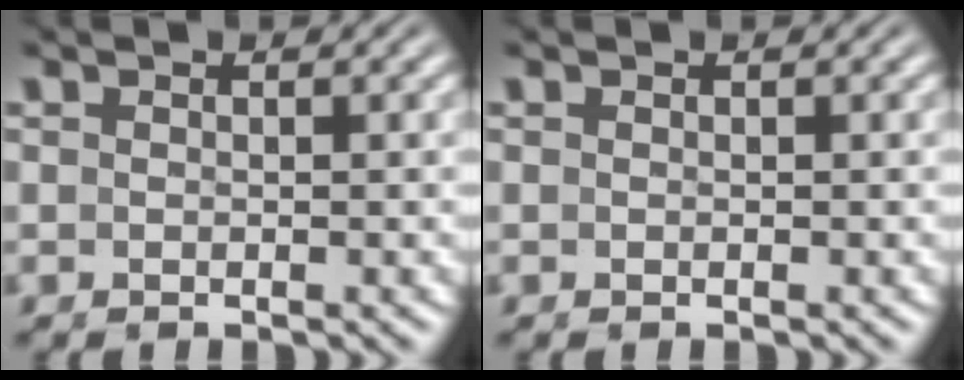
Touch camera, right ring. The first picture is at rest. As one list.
[{"total": 0.0}]